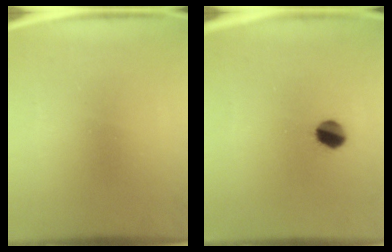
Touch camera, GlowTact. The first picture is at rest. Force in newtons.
{"total": 5.5}